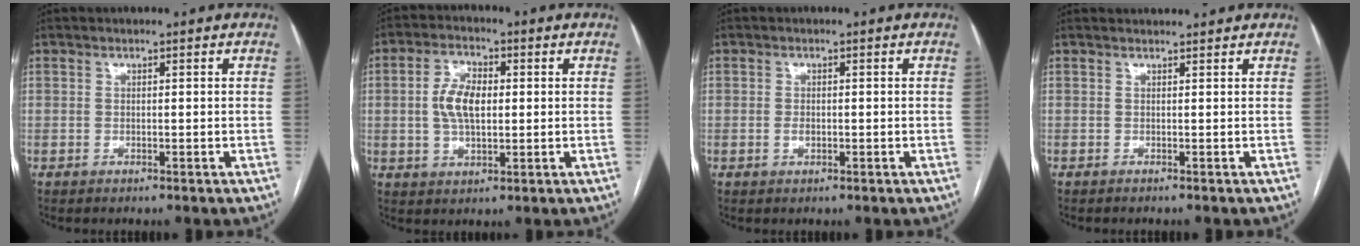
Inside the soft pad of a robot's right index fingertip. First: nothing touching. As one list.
[{"total": 6.8, "force": [0.5, 3.4, 5.8], "torque": [-0.121, 0.013, 0.009]}, {"total": 1.1, "force": [-0.2, 0.6, 0.9], "torque": [-0.016, 0.001, -0.003]}, {"total": 2.5, "force": [2.3, 0.5, 1.0], "torque": [-0.032, 0.030, 0.021]}]